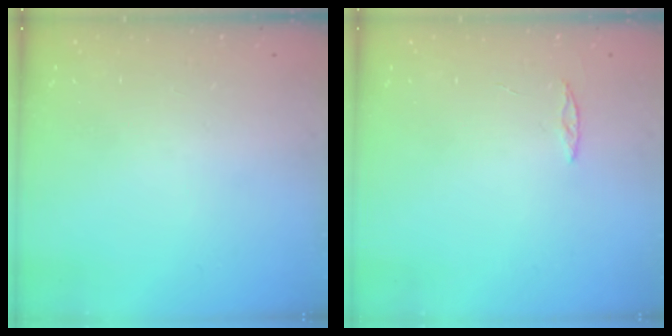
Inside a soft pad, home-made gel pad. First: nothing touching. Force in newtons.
{"total": 2.0, "press": 2.0, "slide": 0.2}